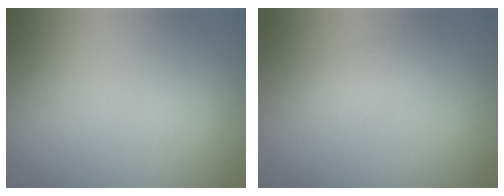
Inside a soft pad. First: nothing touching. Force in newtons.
{"total": 1.4, "press": 1.4, "slide": 0.1}